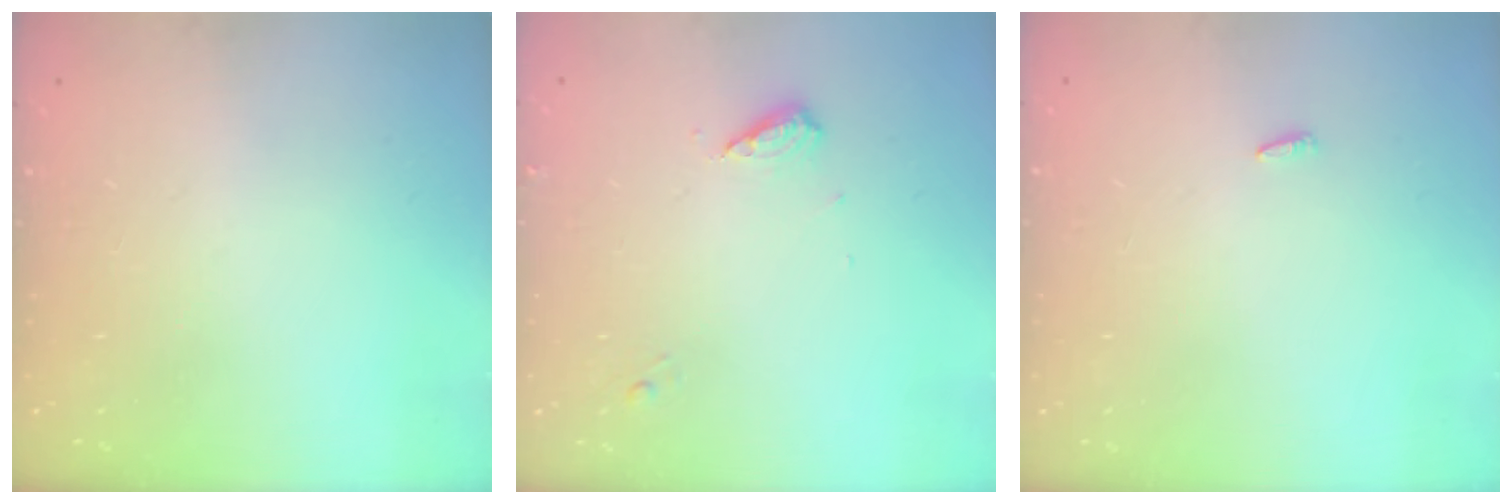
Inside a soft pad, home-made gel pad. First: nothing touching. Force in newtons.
{"total": 6.4, "press": 6.4, "slide": 0.7}
{"total": 1.8, "press": 1.7, "slide": 0.6}